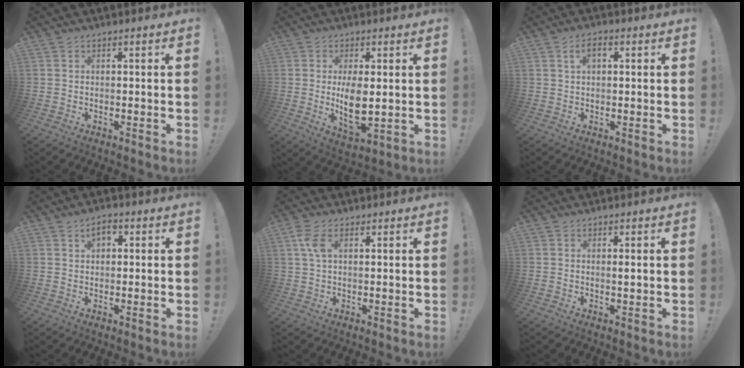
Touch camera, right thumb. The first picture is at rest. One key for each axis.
{"total": 8.9, "fx": 0.7, "fy": 4.0, "fz": 7.9, "tx": -0.137, "ty": -0.020, "tz": 0.012}
{"total": 3.7, "fx": 1.2, "fy": 1.9, "fz": 2.9, "tx": -0.046, "ty": 0.001, "tz": 0.019}
{"total": 3.4, "fx": 1.3, "fy": 2.1, "fz": 2.3, "tx": -0.027, "ty": -0.001, "tz": 0.019}
{"total": 5.3, "fx": 1.9, "fy": 2.8, "fz": 4.2, "tx": -0.084, "ty": -0.002, "tz": 0.033}
{"total": 0.9, "fx": 0.1, "fy": 0.0, "fz": 0.9, "tx": -0.006, "ty": -0.006, "tz": -0.001}